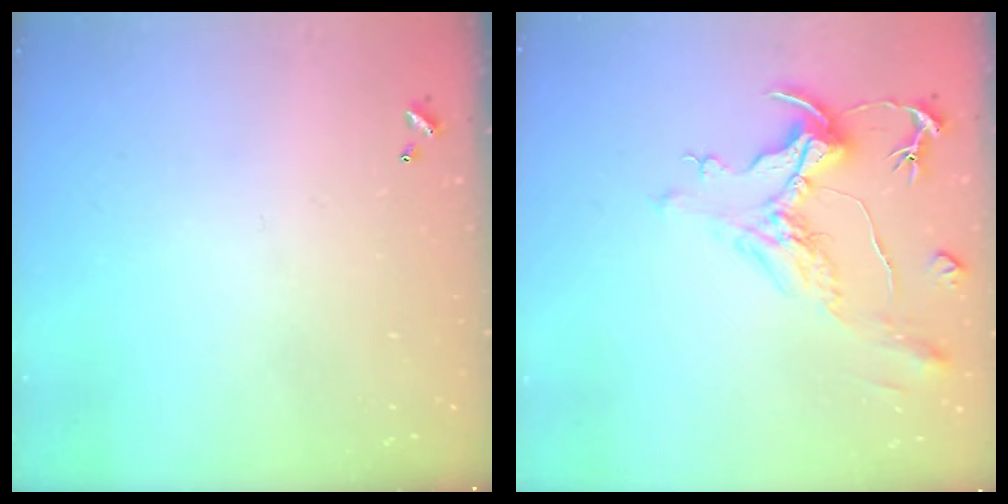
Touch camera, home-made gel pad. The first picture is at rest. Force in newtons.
{"total": 1.9, "press": 1.4, "slide": 1.2}